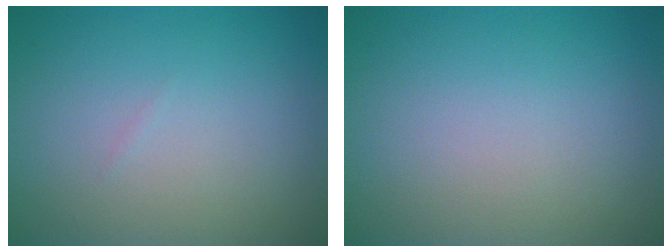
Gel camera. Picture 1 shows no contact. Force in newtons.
{"total": 0.0}